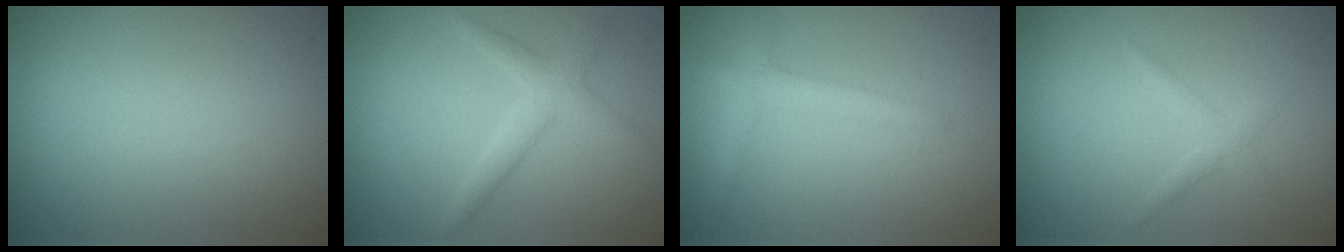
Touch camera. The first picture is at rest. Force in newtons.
{"total": 2.3, "press": 2.3, "slide": 0.2}
{"total": 2.1, "press": 2.1, "slide": 0.1}
{"total": 1.2, "press": 1.2, "slide": 0.1}